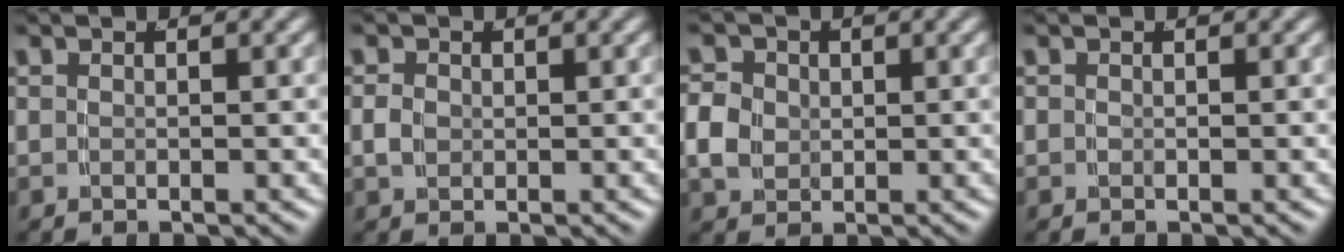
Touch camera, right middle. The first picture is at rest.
{"total": 0.9, "force": [0.1, 0.7, 0.6], "torque": [-0.013, 0.003, 0.001]}
{"total": 4.2, "force": [0.1, 3.7, 2.1], "torque": [-0.043, -0.003, 0.002]}
{"total": 0.5, "force": [-0.1, 0.5, 0.2], "torque": [-0.006, -0.003, -0.003]}